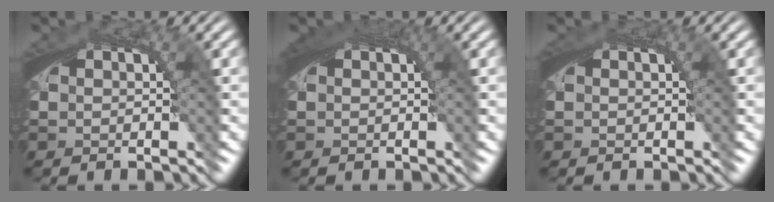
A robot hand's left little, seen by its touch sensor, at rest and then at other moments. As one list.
[{"total": 1.9, "force": [0.8, 0.3, 1.7], "torque": [-0.022, 0.006, 0.012]}, {"total": 0.5, "force": [0.2, 0.1, 0.5], "torque": [-0.008, 0.002, 0.004]}]